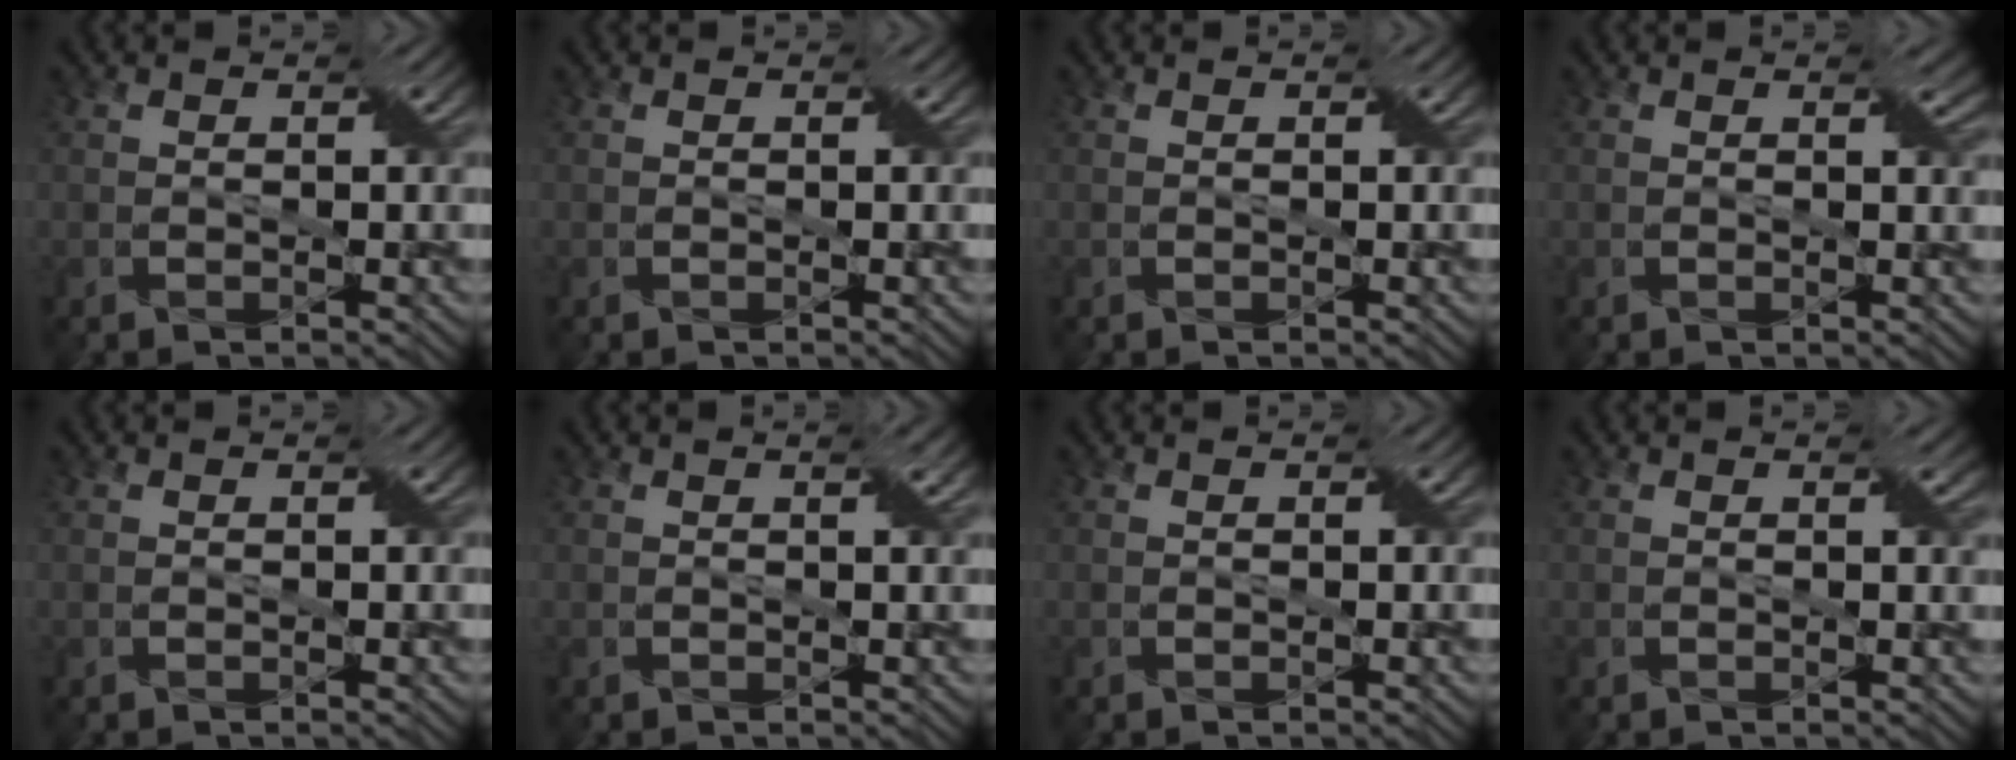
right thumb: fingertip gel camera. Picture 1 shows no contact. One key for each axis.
{"total": 0.0}
{"total": 0.0}
{"total": 0.9, "fx": 0.6, "fy": 0.1, "fz": 0.7, "tx": -0.012, "ty": 0.001, "tz": 0.011}
{"total": 0.0}
{"total": 0.9, "fx": 0.4, "fy": 0.0, "fz": 0.8, "tx": -0.015, "ty": 0.005, "tz": 0.007}
{"total": 0.0}
{"total": 0.6, "fx": 0.4, "fy": 0.0, "fz": 0.5, "tx": -0.008, "ty": 0.002, "tz": 0.006}